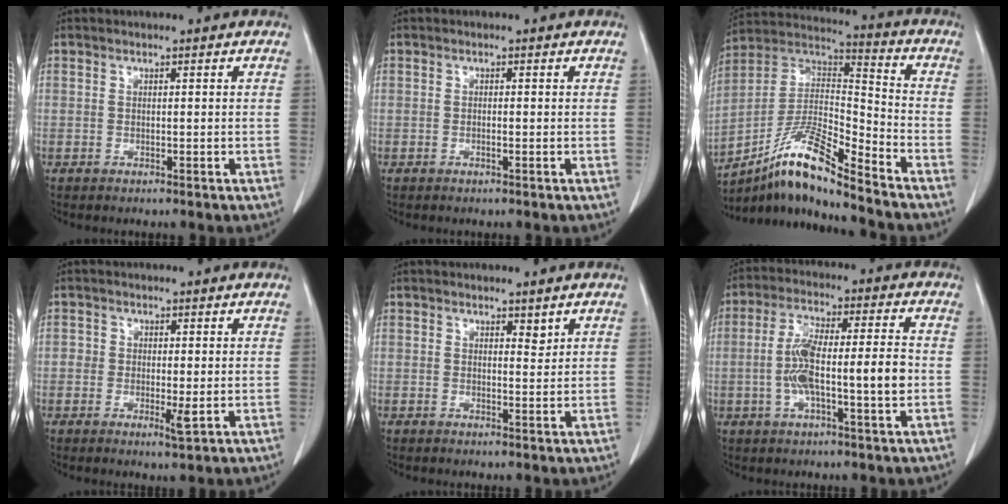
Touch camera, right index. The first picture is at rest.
{"total": 0.6, "force": [-0.2, 0.0, 0.5], "torque": [-0.010, 0.000, -0.003]}
{"total": 14.4, "force": [-10.9, 0.6, 9.3], "torque": [-0.178, 0.012, -0.196]}
{"total": 2.9, "force": [-0.6, 1.2, 2.6], "torque": [-0.034, -0.002, -0.008]}
{"total": 1.4, "force": [1.1, 0.6, 0.7], "torque": [-0.009, -0.008, 0.015]}
{"total": 11.0, "force": [-1.6, 1.5, 10.8], "torque": [-0.201, 0.016, -0.031]}